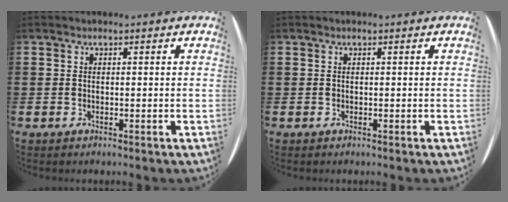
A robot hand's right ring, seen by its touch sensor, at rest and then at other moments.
{"total": 0.0}